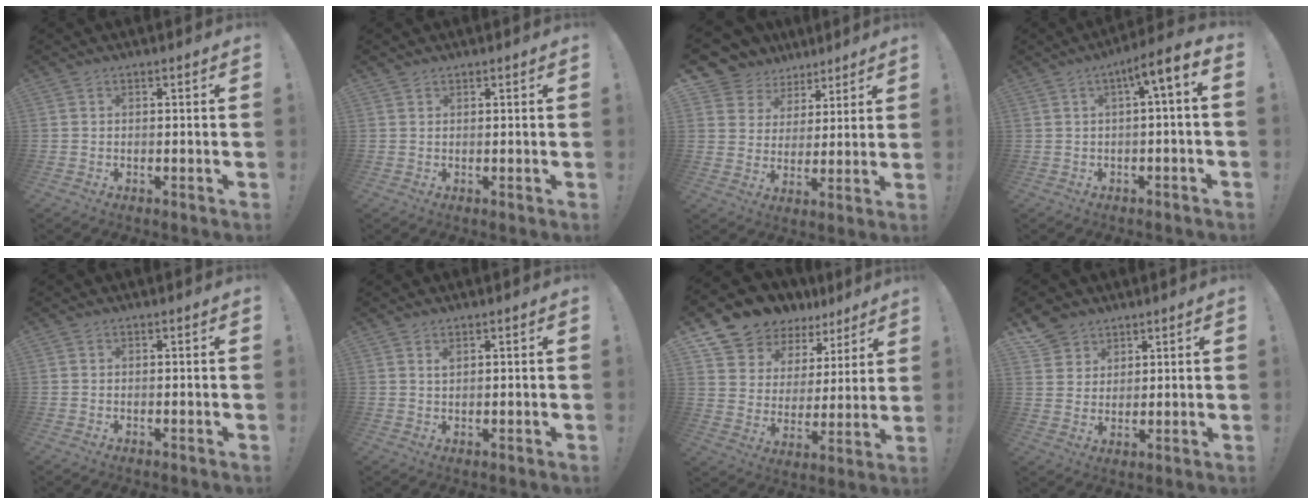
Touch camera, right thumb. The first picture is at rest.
{"total": 1.0, "force": [0.9, 0.4, 0.1], "torque": [0.001, -0.002, 0.017]}
{"total": 8.8, "force": [5.2, 7.0, 1.2], "torque": [-0.028, -0.039, 0.107]}
{"total": 6.8, "force": [0.9, 0.7, 6.7], "torque": [-0.100, -0.009, 0.009]}
{"total": 0.0}
{"total": 1.4, "force": [1.0, 0.6, 0.7], "torque": [-0.015, 0.000, 0.019]}
{"total": 10.2, "force": [8.6, 5.3, 0.8], "torque": [-0.041, -0.080, 0.165]}
{"total": 7.6, "force": [5.3, 5.3, 1.1], "torque": [-0.025, -0.033, 0.106]}